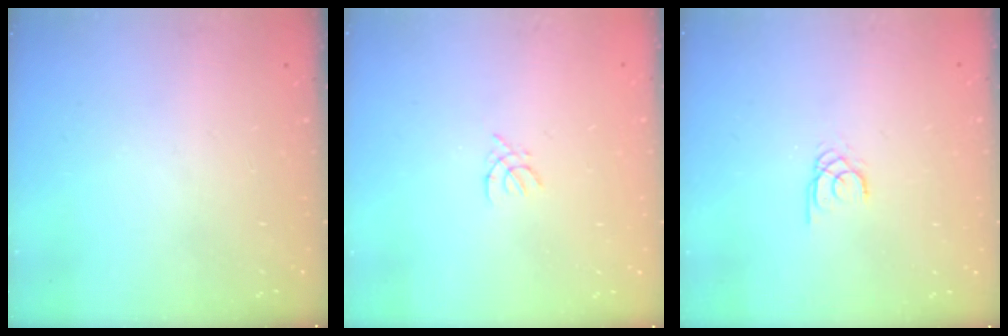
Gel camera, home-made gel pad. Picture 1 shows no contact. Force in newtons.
{"total": 1.8, "press": 1.8, "slide": 0.4}
{"total": 1.5, "press": 1.5, "slide": 0.1}